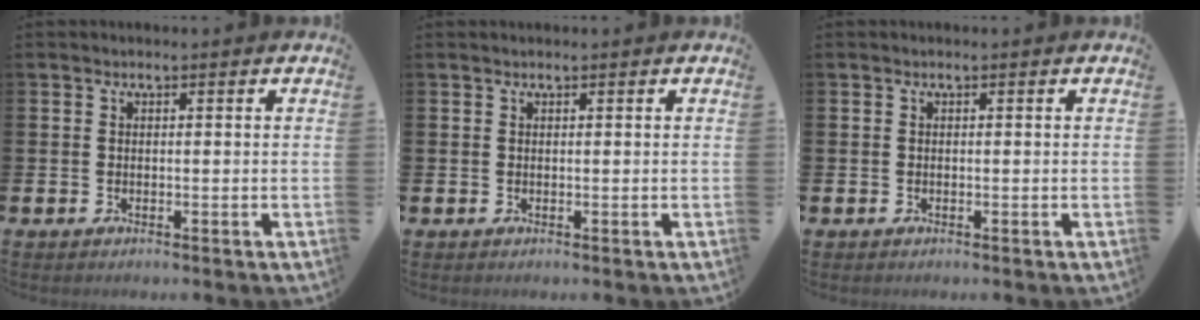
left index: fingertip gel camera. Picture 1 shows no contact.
{"total": 0.0}
{"total": 0.0}